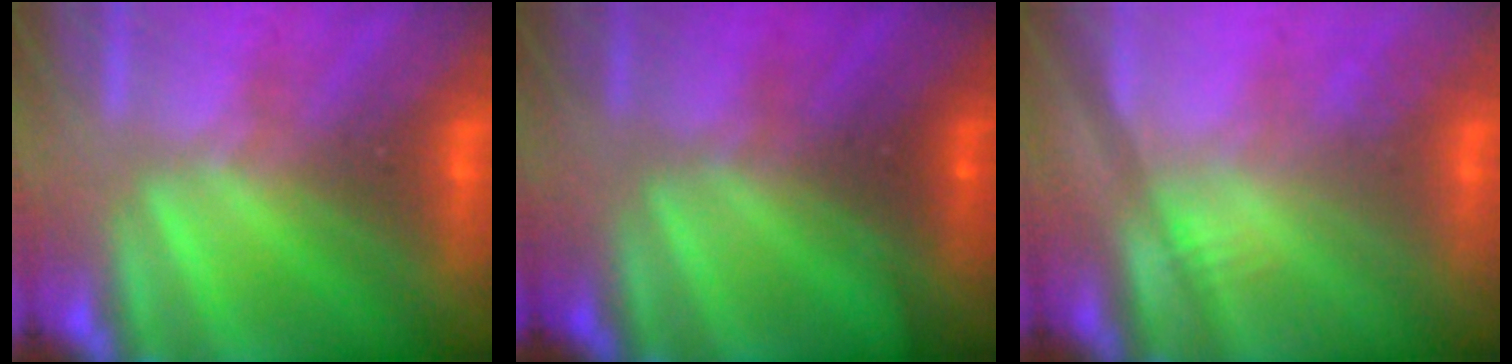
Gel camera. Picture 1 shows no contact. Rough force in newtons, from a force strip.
{"total": 2.1}
{"total": 2.5}